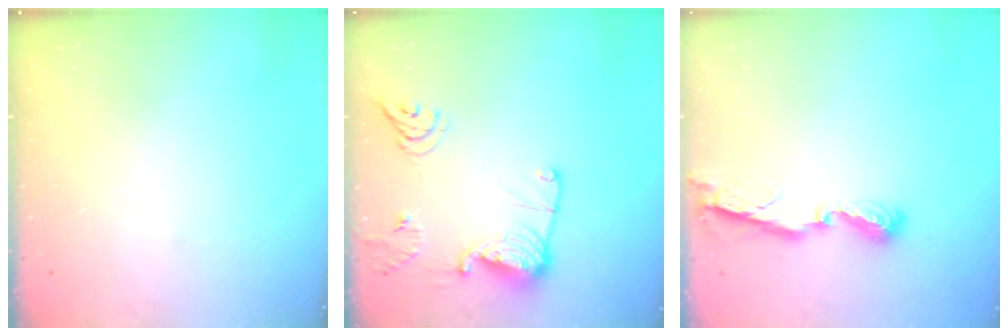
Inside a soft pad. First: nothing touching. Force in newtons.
{"total": 12.9, "press": 12.9, "slide": 0.7}
{"total": 7.8, "press": 7.8, "slide": 0.5}